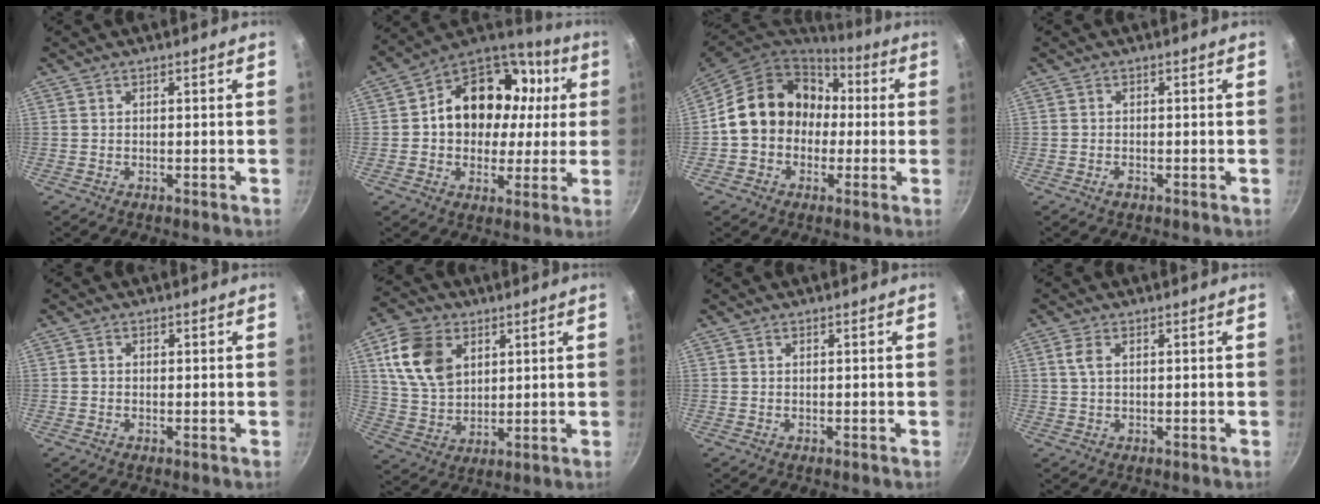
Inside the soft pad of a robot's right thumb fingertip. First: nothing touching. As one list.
[{"total": 20.5, "force": [2.8, 16.3, 12.0], "torque": [-0.162, 0.035, 0.039]}, {"total": 17.3, "force": [0.4, 14.7, 9.2], "torque": [-0.119, 0.052, -0.004]}, {"total": 1.2, "force": [-0.7, 0.8, 0.7], "torque": [-0.012, 0.003, -0.014]}, {"total": 0.7, "force": [0.0, 0.7, 0.3], "torque": [-0.004, 0.004, -0.001]}, {"total": 13.2, "force": [4.7, 9.3, 8.2], "torque": [-0.133, -0.015, 0.093]}, {"total": 0.0}, {"total": 2.4, "force": [0.6, 1.3, 2.0], "torque": [-0.042, 0.003, 0.012]}]